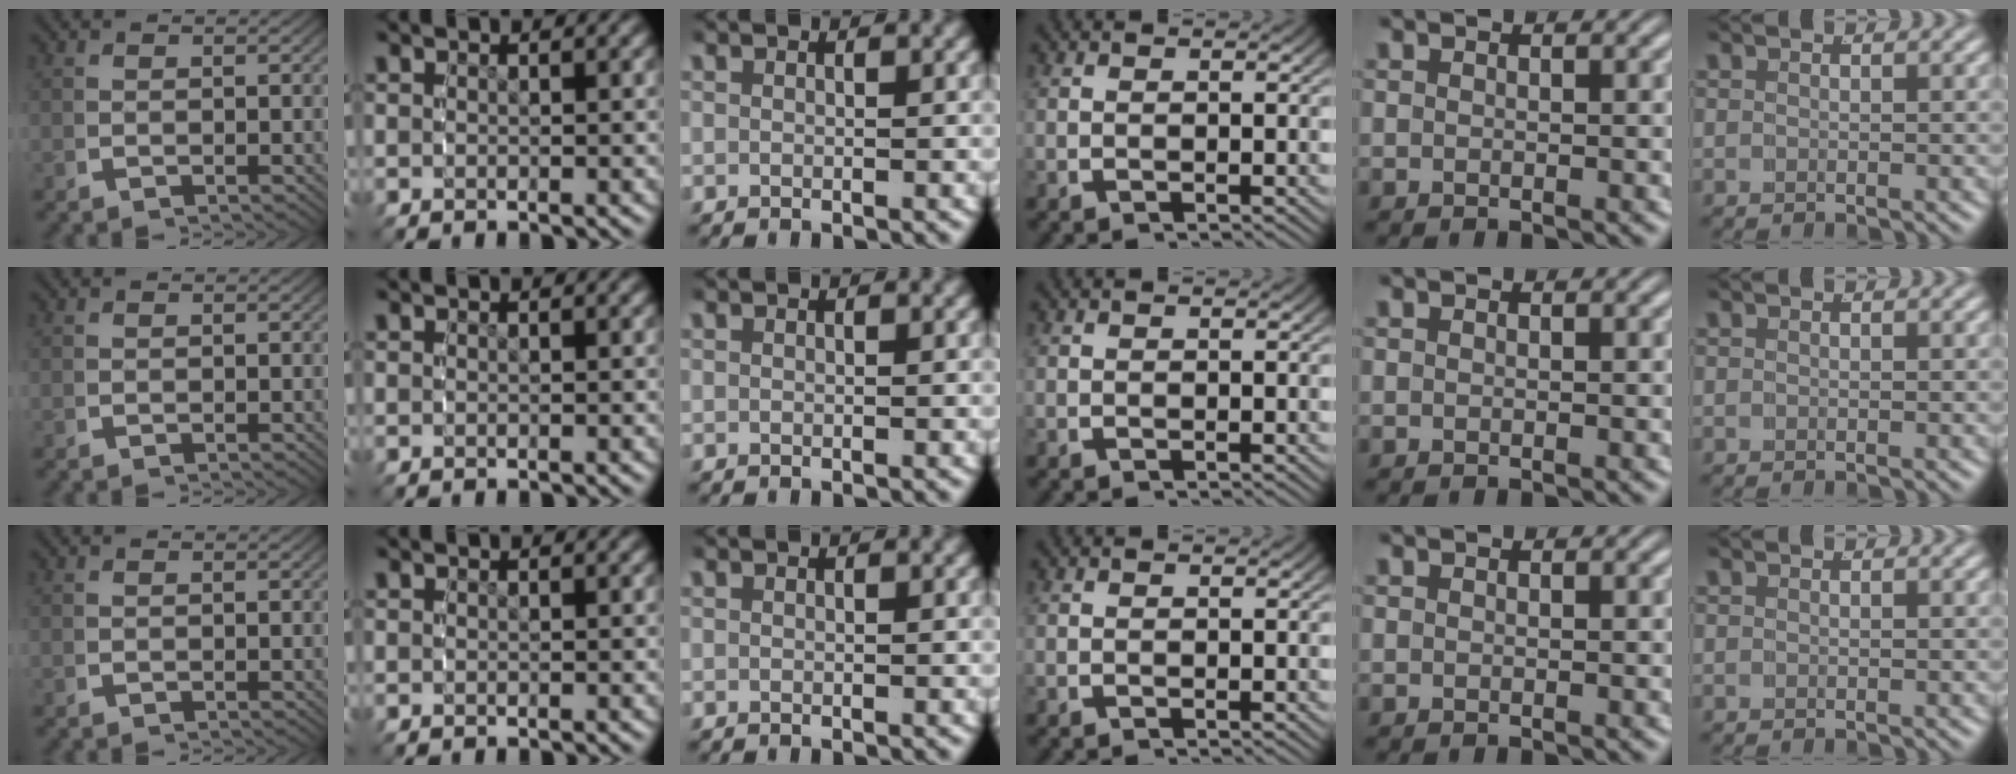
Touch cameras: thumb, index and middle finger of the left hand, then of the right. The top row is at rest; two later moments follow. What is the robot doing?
{"motion": "reach", "object": "photo album"}